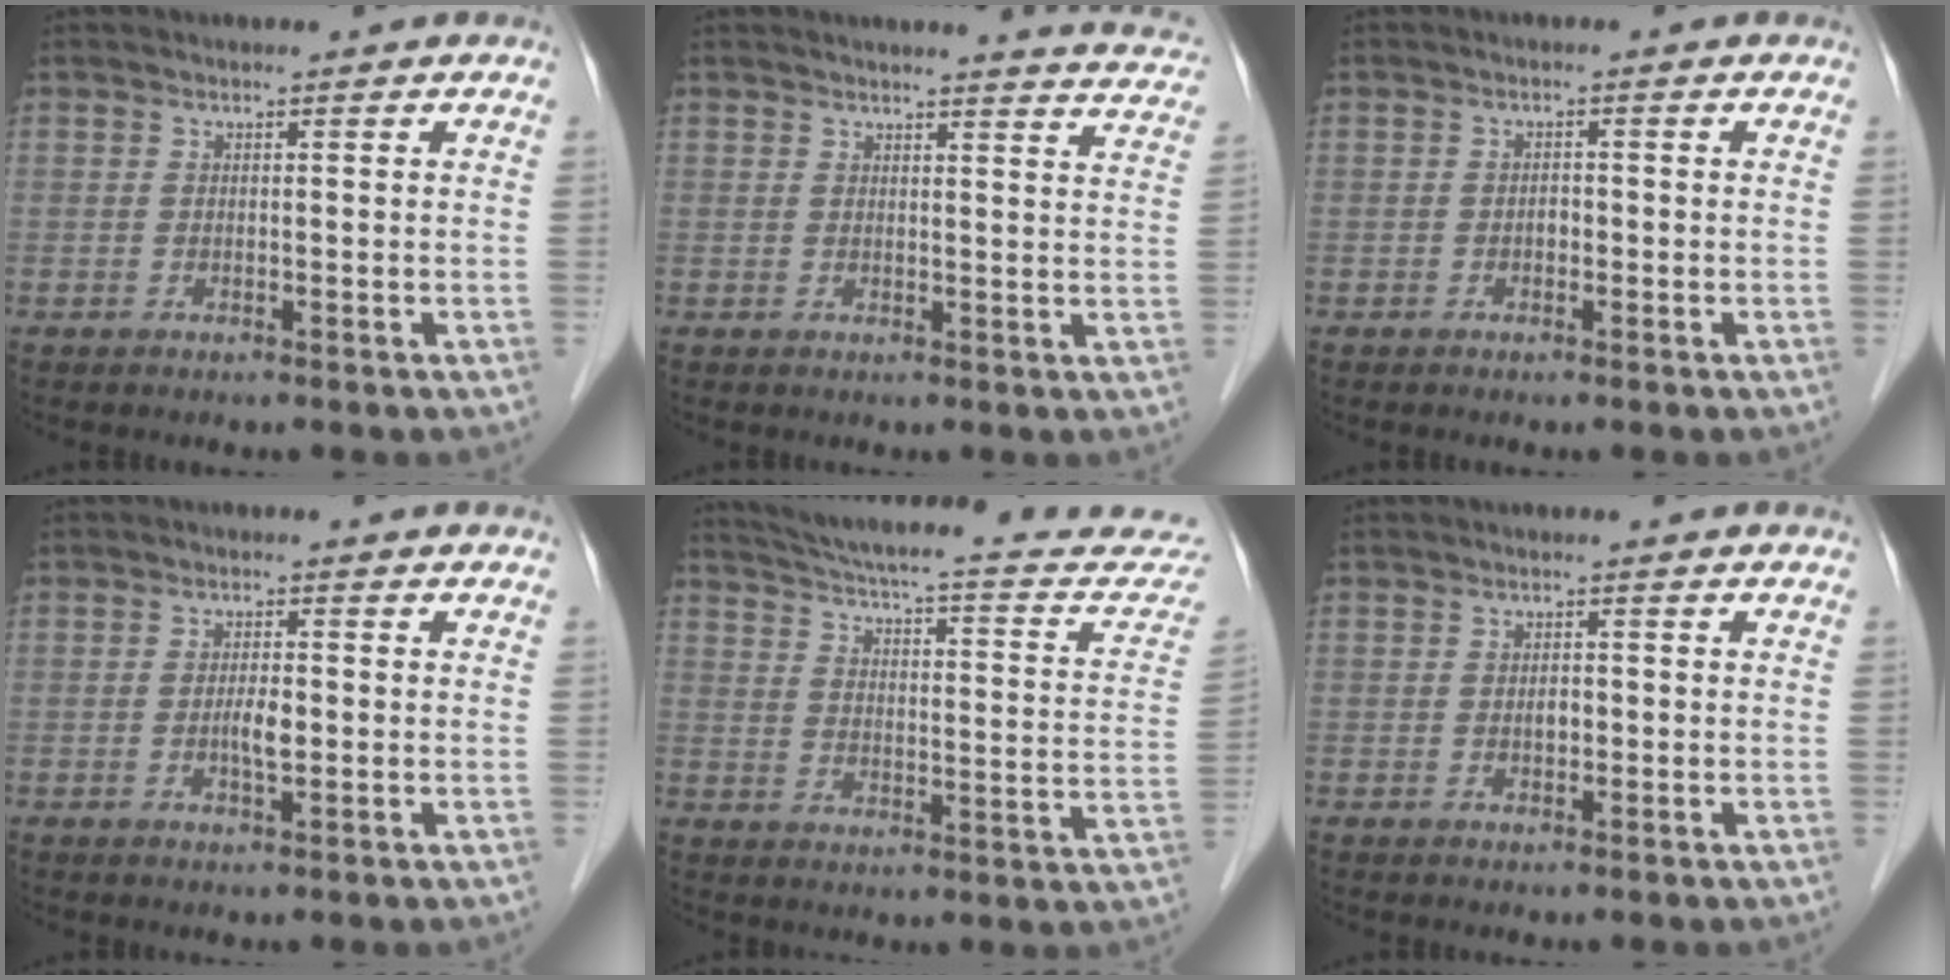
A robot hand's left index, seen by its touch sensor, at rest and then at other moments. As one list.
[{"total": 9.3, "force": [9.2, 0.4, 1.8], "torque": [-0.007, -0.036, 0.078]}, {"total": 1.1, "force": [-0.3, 0.7, 0.9], "torque": [-0.014, 0.003, -0.007]}, {"total": 2.5, "force": [-0.4, 0.6, 2.4], "torque": [-0.047, 0.001, -0.006]}, {"total": 23.1, "force": [20.5, 4.0, 10.0], "torque": [-0.144, -0.031, 0.247]}, {"total": 1.2, "force": [-0.2, 0.7, 1.0], "torque": [-0.018, 0.002, -0.003]}]